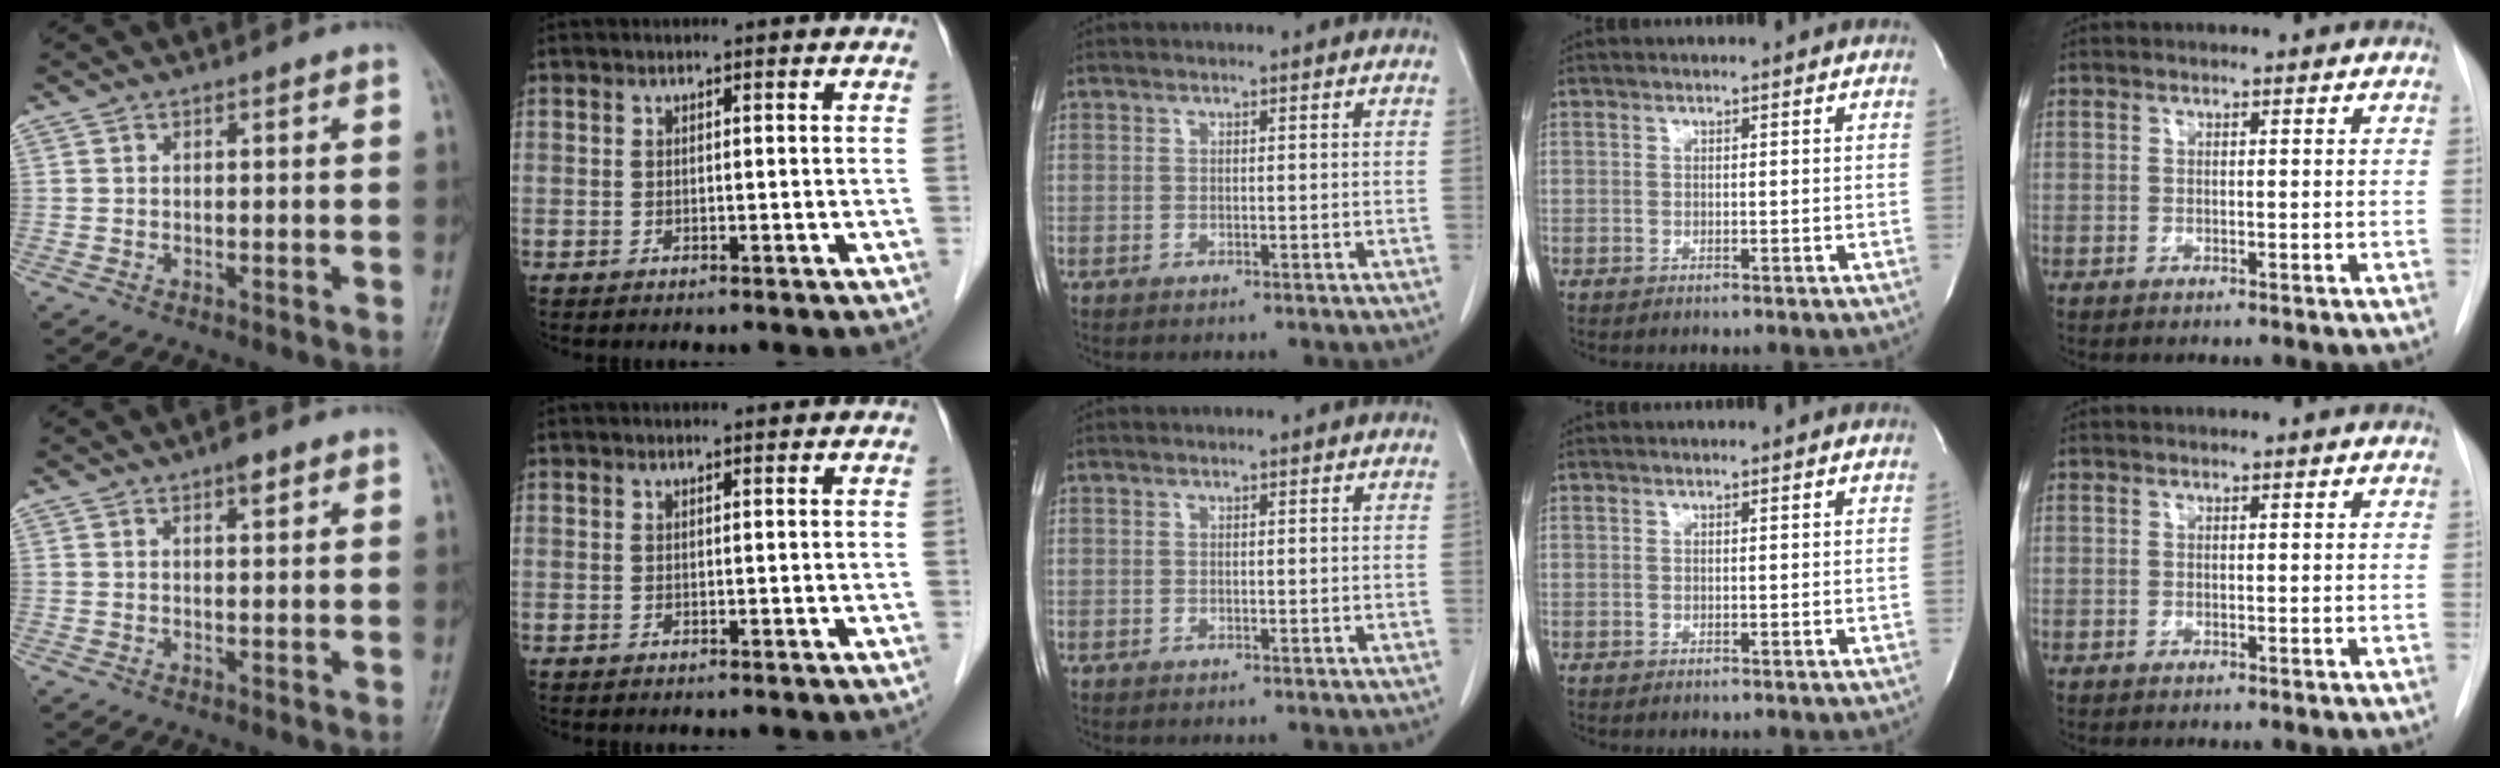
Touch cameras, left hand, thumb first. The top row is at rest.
{"thumb": {"total": 2.6, "force": [1.6, 0.8, 1.8], "torque": [-0.023, -0.005, 0.022]}, "index": {"total": 0.6, "force": [0.6, -0.1, 0.1], "torque": [-0.005, 0.001, 0.008]}}